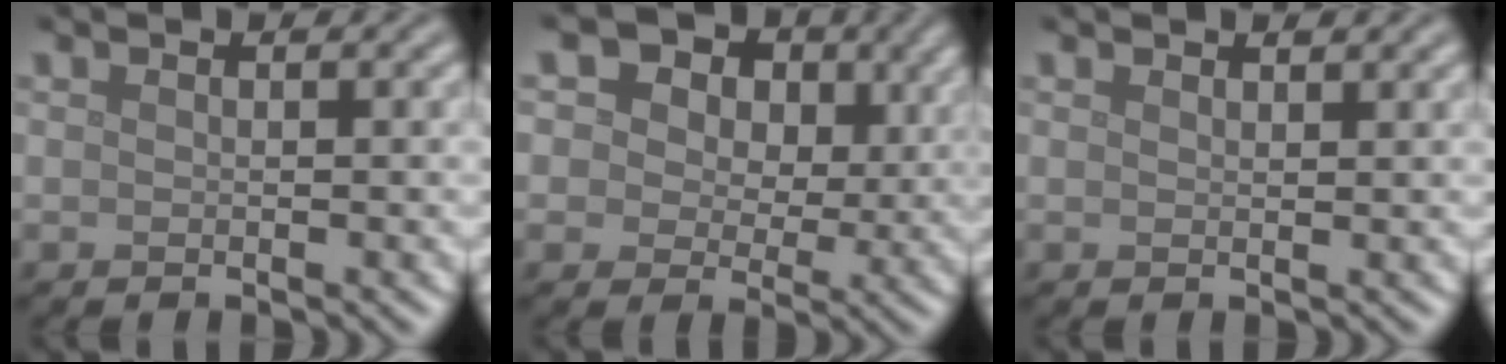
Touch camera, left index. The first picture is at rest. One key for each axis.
{"total": 12.8, "fx": 6.7, "fy": 8.5, "fz": 6.8, "tx": -0.103, "ty": 0.028, "tz": 0.085}
{"total": 0.9, "fx": 0.8, "fy": 0.1, "fz": 0.3, "tx": -0.003, "ty": 0.000, "tz": 0.015}